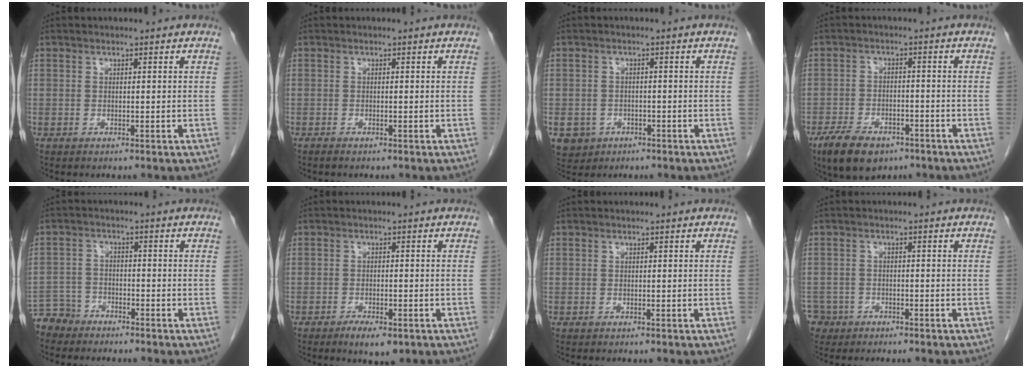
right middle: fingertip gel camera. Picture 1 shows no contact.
{"total": 0.6, "force": [-0.5, 0.0, 0.4], "torque": [-0.010, -0.002, -0.009]}
{"total": 5.4, "force": [-2.5, 4.7, 1.1], "torque": [-0.019, 0.005, -0.033]}
{"total": 8.9, "force": [-6.0, 4.4, 4.9], "torque": [-0.092, -0.006, -0.097]}
{"total": 4.3, "force": [-3.8, 1.7, -0.6], "torque": [0.014, -0.003, -0.077]}
{"total": 3.8, "force": [-2.3, 1.3, 2.8], "torque": [-0.044, -0.003, -0.030]}
{"total": 0.0}
{"total": 3.9, "force": [-2.6, 2.9, -0.3], "torque": [0.006, 0.007, -0.047]}